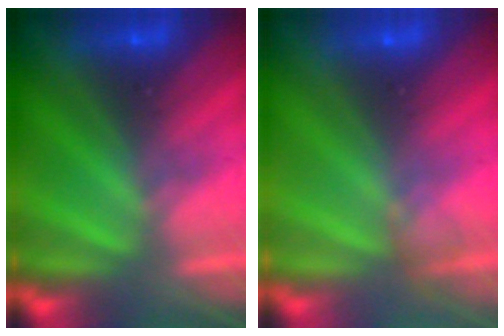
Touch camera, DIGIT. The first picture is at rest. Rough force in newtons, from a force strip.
{"total": 2.1}